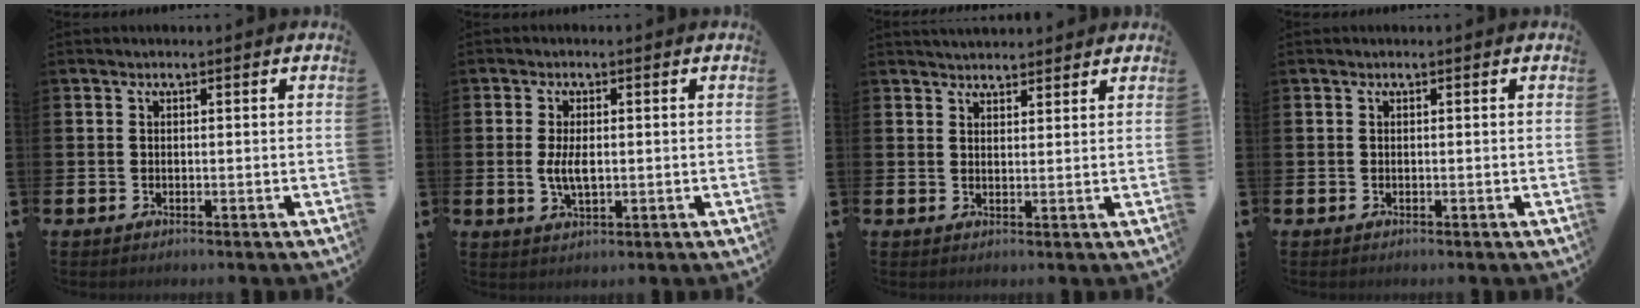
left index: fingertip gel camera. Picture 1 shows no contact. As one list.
[{"total": 3.6, "force": [0.0, 1.7, 3.2], "torque": [-0.050, 0.001, -0.003]}, {"total": 3.0, "force": [2.9, 0.6, -0.1], "torque": [-0.001, -0.011, 0.054]}, {"total": 0.0}]